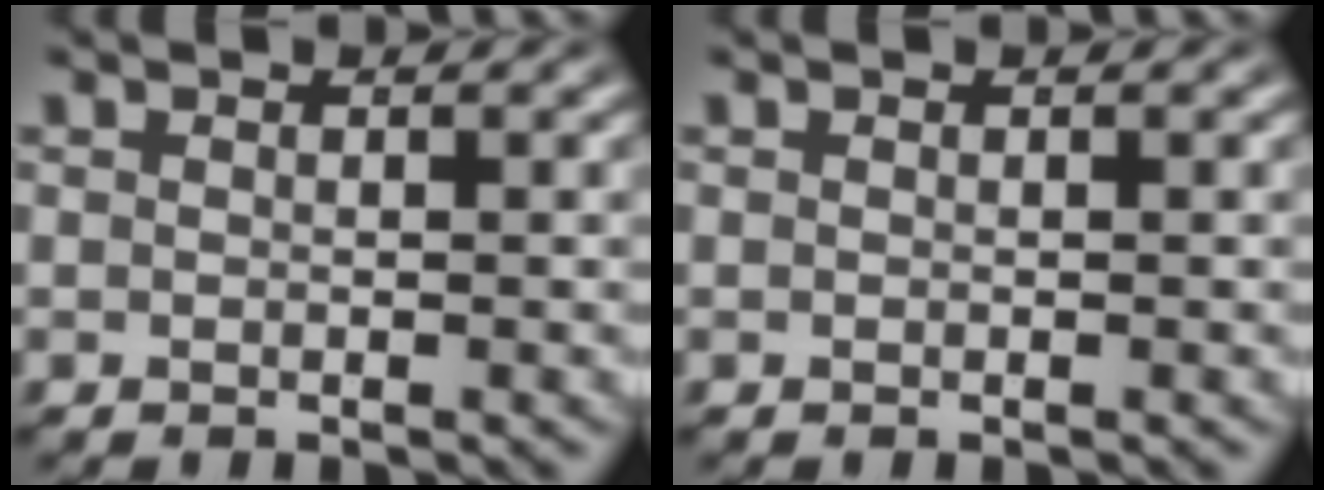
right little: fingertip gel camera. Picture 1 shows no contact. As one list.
[{"total": 0.0}]